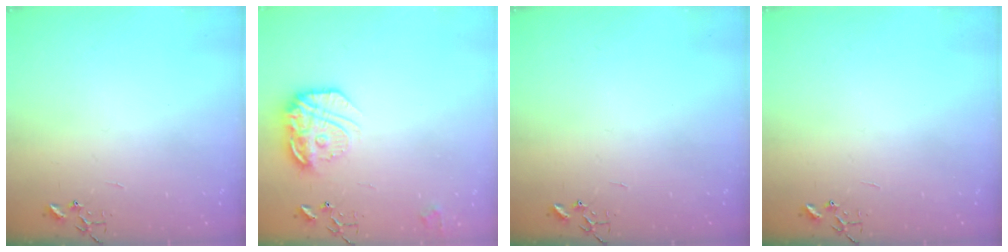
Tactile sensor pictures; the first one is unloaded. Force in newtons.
{"total": 17.4, "press": 17.3, "slide": 1.2}
{"total": 0.0}
{"total": 0.0}